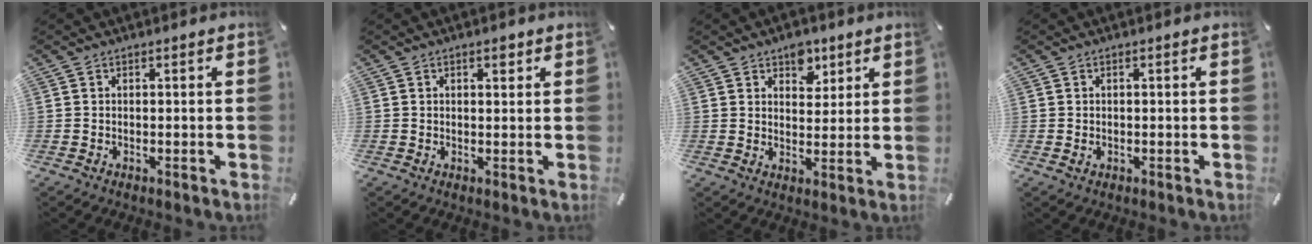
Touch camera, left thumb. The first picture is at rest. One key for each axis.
{"total": 2.0, "fx": 0.9, "fy": 1.2, "fz": 1.4, "tx": -0.020, "ty": 0.001, "tz": 0.014}
{"total": 6.1, "fx": 4.0, "fy": 4.0, "fz": 2.3, "tx": -0.010, "ty": -0.018, "tz": 0.064}
{"total": 0.8, "fx": -0.1, "fy": 0.6, "fz": 0.5, "tx": -0.011, "ty": 0.003, "tz": -0.003}